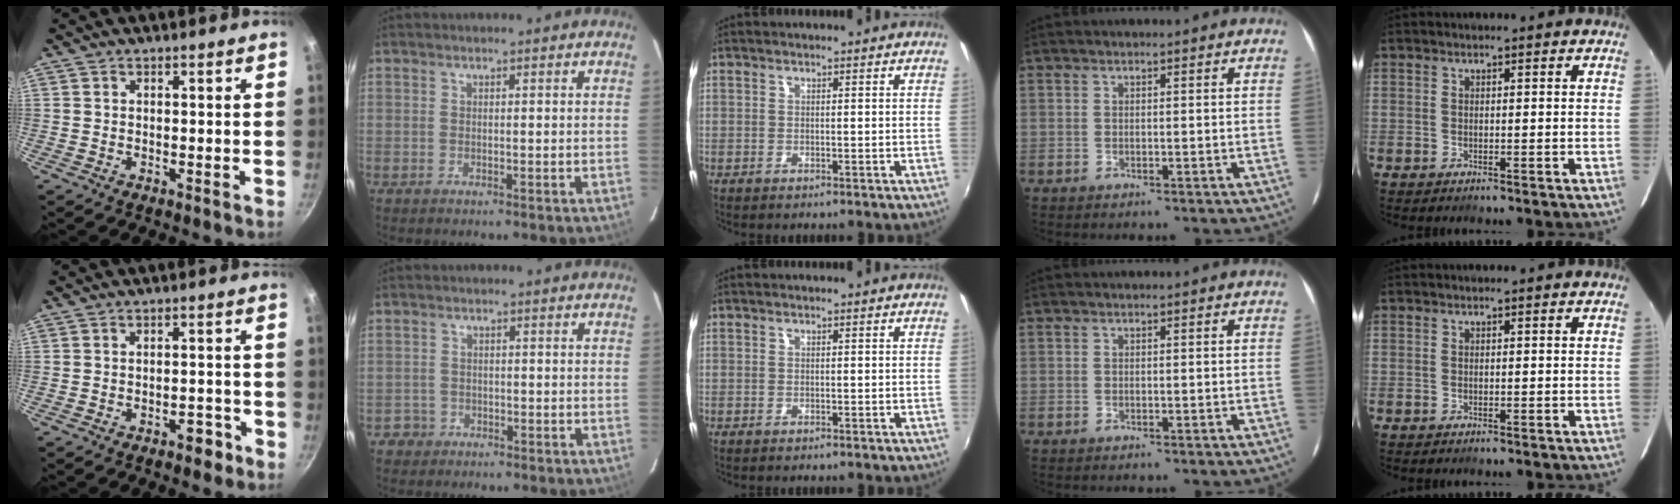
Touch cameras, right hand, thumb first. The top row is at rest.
{"thumb": {"total": 3.5, "force": [-2.2, 1.8, 2.1], "torque": [-0.012, 0.024, -0.023]}, "index": {"total": 2.8, "force": [-1.4, 2.5, -0.1], "torque": [0.001, 0.017, -0.021]}}